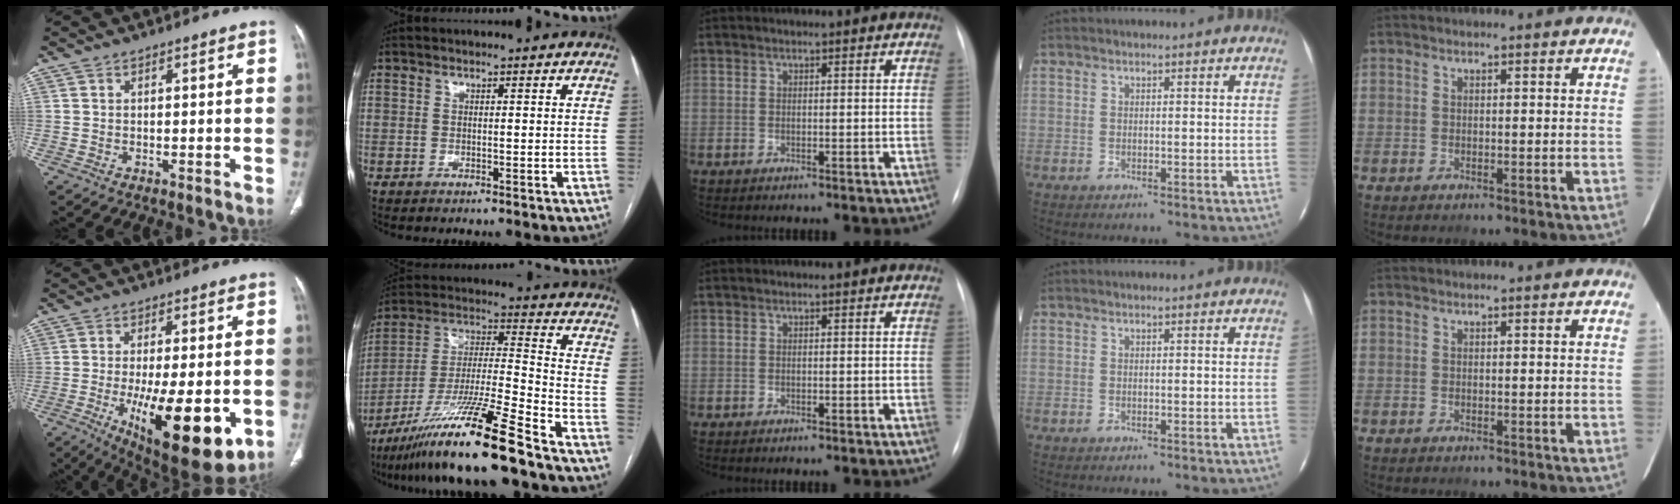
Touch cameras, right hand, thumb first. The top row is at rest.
{"thumb": {"total": 20.4, "force": [-5.7, 7.3, 18.2], "torque": [-0.253, -0.023, -0.065]}, "index": {"total": 18.7, "force": [-13.8, -0.9, 12.6], "torque": [-0.256, -0.027, -0.250]}}